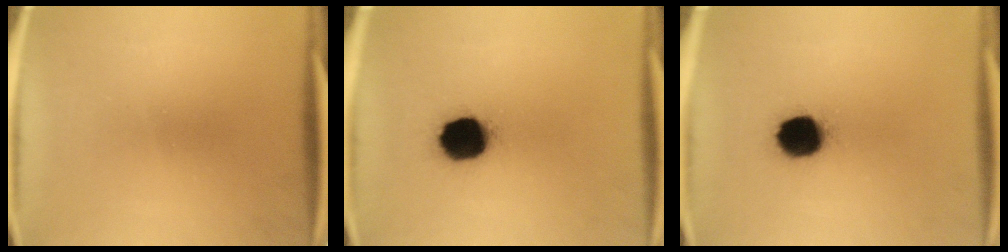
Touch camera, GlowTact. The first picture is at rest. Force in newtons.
{"total": 13.3}
{"total": 11.9}